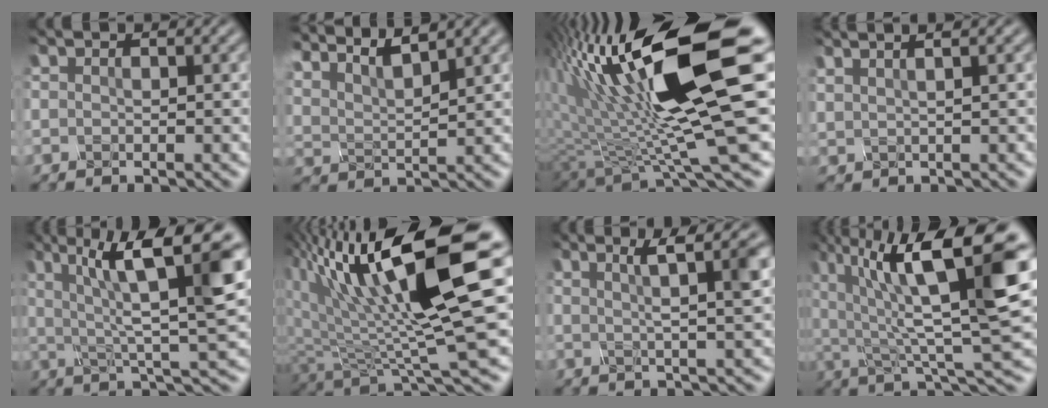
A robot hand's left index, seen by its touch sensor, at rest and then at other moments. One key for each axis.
{"total": 8.4, "fx": 6.8, "fy": 2.3, "fz": 4.3, "tx": -0.079, "ty": 0.019, "tz": 0.086}
{"total": 16.2, "fx": 3.4, "fy": 3.3, "fz": 15.5, "tx": -0.266, "ty": 0.000, "tz": 0.065}
{"total": 4.9, "fx": 3.2, "fy": 2.1, "fz": 3.1, "tx": -0.018, "ty": 0.040, "tz": 0.017}
{"total": 11.4, "fx": 3.0, "fy": 2.6, "fz": 10.7, "tx": -0.166, "ty": 0.011, "tz": 0.049}
{"total": 13.4, "fx": 4.5, "fy": 3.2, "fz": 12.3, "tx": -0.214, "ty": 0.001, "tz": 0.083}
{"total": 5.3, "fx": 2.2, "fy": 1.1, "fz": 4.8, "tx": -0.044, "ty": 0.013, "tz": 0.030}
{"total": 13.6, "fx": 5.4, "fy": 3.6, "fz": 12.0, "tx": -0.192, "ty": 0.011, "tz": 0.092}